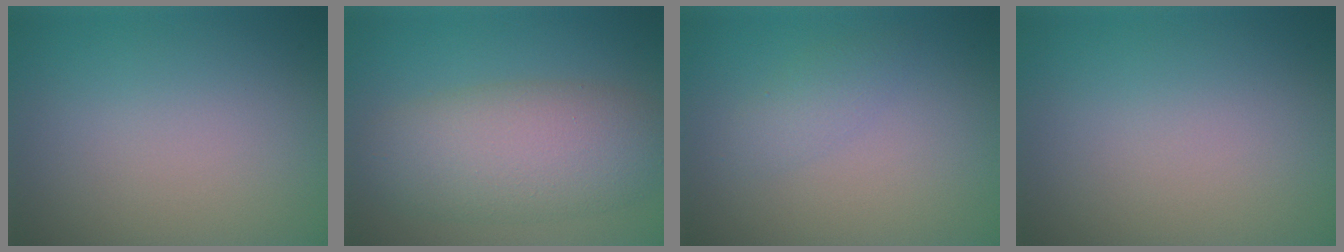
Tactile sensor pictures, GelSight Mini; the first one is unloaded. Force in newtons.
{"total": 7.0, "press": 7.0, "slide": 0.4}
{"total": 1.4, "press": 1.4, "slide": 0.0}
{"total": 0.0}